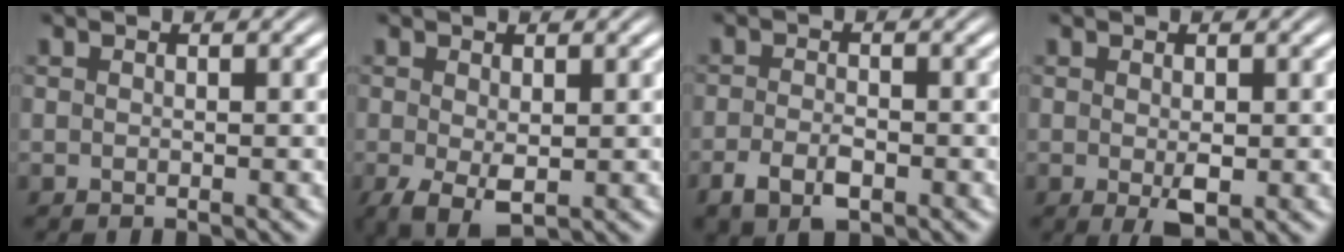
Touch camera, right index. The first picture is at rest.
{"total": 4.6, "force": [-2.1, 2.4, 3.3], "torque": [-0.068, -0.038, -0.013]}
{"total": 3.3, "force": [-2.0, 1.5, 2.1], "torque": [-0.040, -0.010, -0.032]}
{"total": 2.2, "force": [-0.7, 0.8, 1.9], "torque": [-0.035, -0.016, -0.005]}